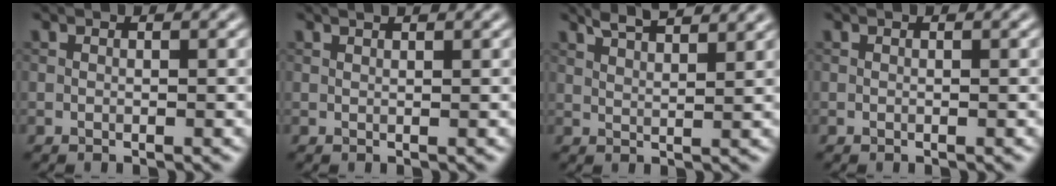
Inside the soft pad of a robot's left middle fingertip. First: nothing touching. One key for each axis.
{"total": 1.0, "fx": 0.8, "fy": 0.1, "fz": 0.5, "tx": -0.005, "ty": -0.002, "tz": 0.007}
{"total": 4.7, "fx": 3.7, "fy": 1.1, "fz": 2.6, "tx": -0.027, "ty": 0.018, "tz": 0.042}
{"total": 0.0}